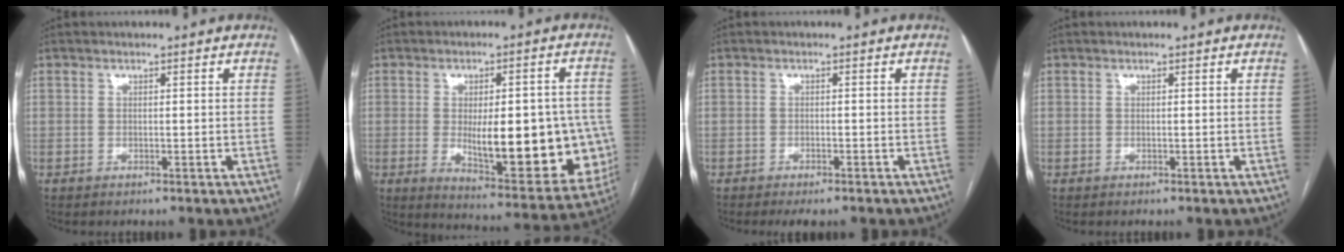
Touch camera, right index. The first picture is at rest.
{"total": 19.9, "force": [-2.6, 6.7, 18.5], "torque": [-0.203, 0.002, -0.006]}
{"total": 2.9, "force": [-2.2, 0.8, 1.6], "torque": [-0.022, -0.004, -0.029]}
{"total": 0.0}